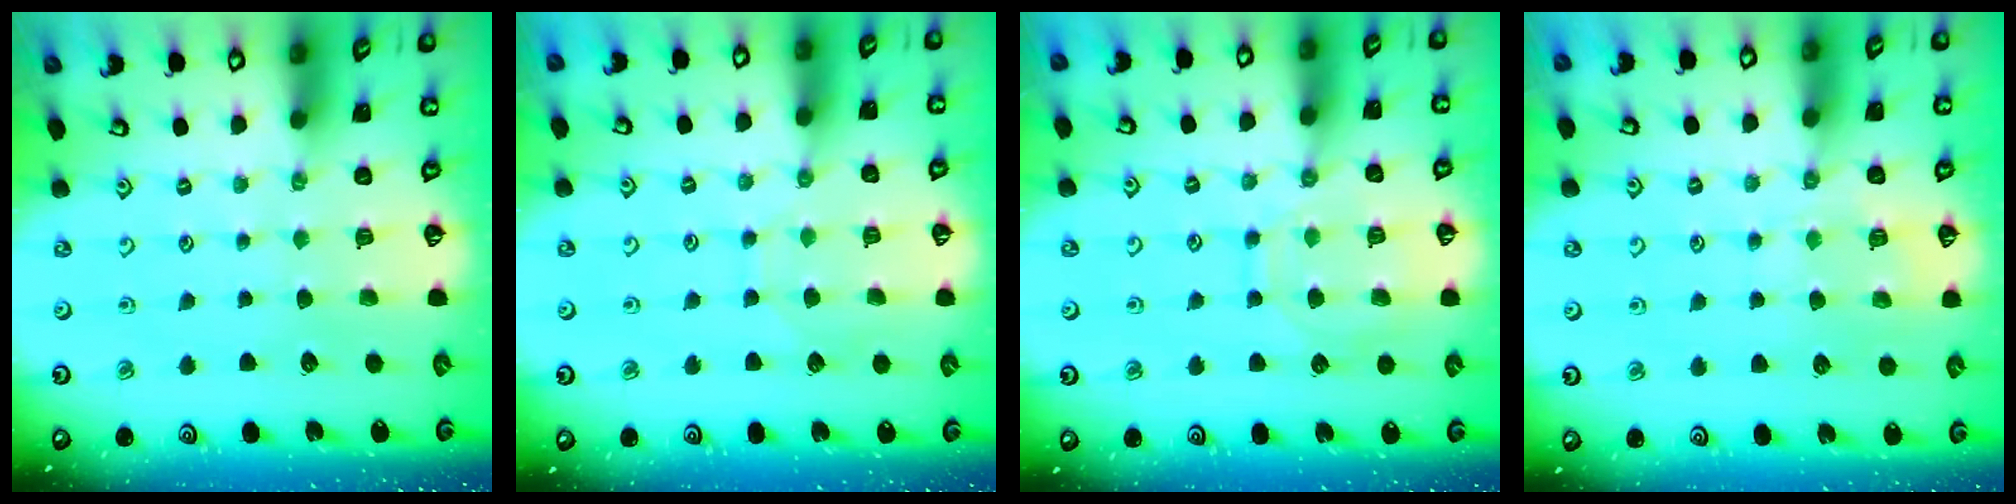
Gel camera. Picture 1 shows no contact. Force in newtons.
{"total": 5.8, "press": 5.8, "slide": 0.6}
{"total": 11.3, "press": 11.2, "slide": 1.1}
{"total": 5.8, "press": 5.7, "slide": 0.6}